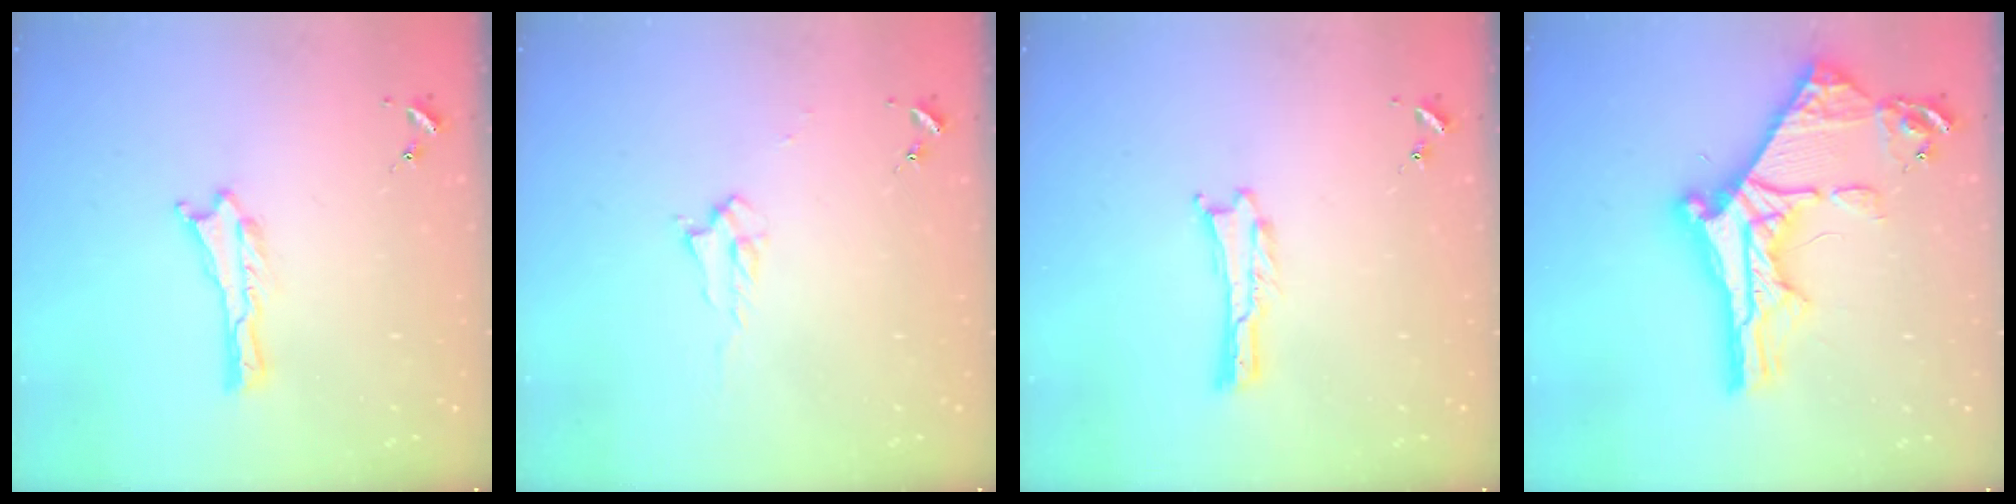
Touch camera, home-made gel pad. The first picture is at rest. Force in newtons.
{"total": 2.2, "press": 2.2, "slide": 0.4}
{"total": 0.0}
{"total": 11.5, "press": 11.5, "slide": 1.2}